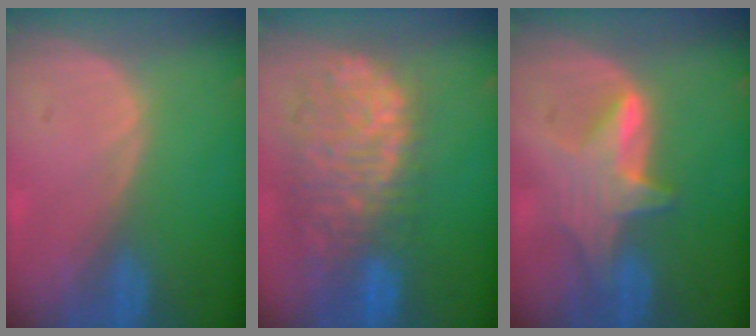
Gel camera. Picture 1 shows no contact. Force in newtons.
{"total": 12.2, "press": 10.1, "slide": 6.9}
{"total": 6.0, "press": 5.9, "slide": 1.1}